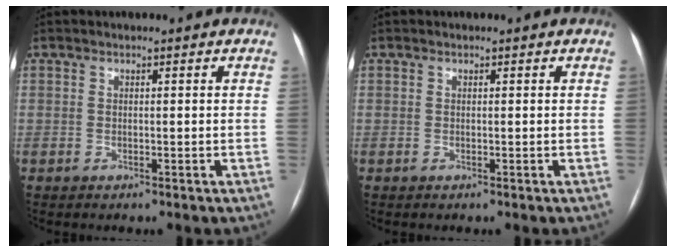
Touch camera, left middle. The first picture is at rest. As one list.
[{"total": 0.0}]